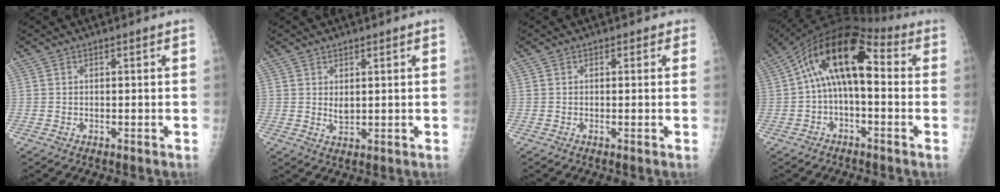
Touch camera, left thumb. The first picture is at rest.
{"total": 2.3, "force": [0.8, 1.3, 1.7], "torque": [-0.021, -0.010, 0.017]}
{"total": 1.0, "force": [0.5, 0.8, 0.4], "torque": [0.011, 0.001, -0.002]}
{"total": 14.4, "force": [1.4, 7.3, 12.4], "torque": [-0.194, 0.046, 0.012]}